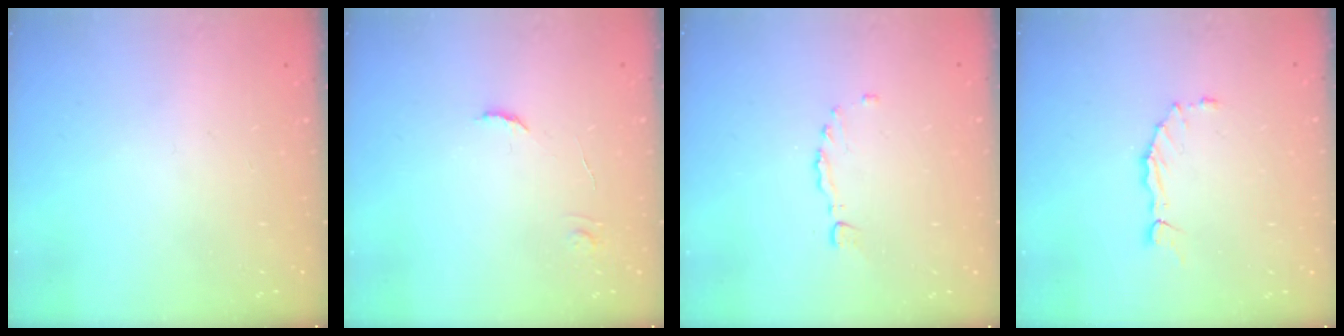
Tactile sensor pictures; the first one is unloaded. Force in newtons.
{"total": 6.7, "press": 6.7, "slide": 0.6}
{"total": 1.4, "press": 1.3, "slide": 0.3}
{"total": 1.6, "press": 1.6, "slide": 0.3}